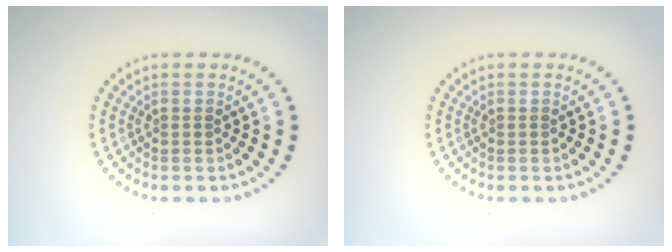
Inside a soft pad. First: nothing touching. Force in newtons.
{"total": 0.0}